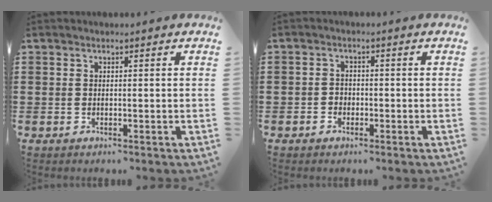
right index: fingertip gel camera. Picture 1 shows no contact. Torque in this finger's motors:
{"motor_torque": [-0.97, 1.17, 0.01, 0.00]}